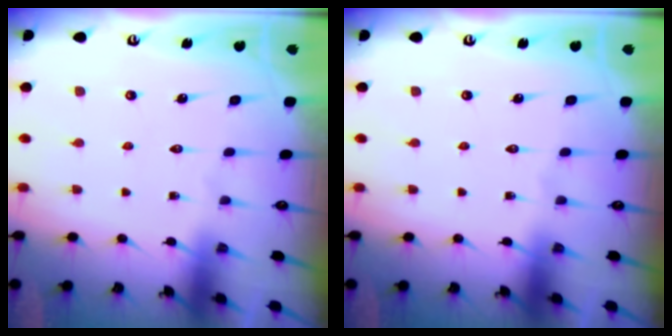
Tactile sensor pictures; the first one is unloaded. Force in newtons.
{"total": 0.0}